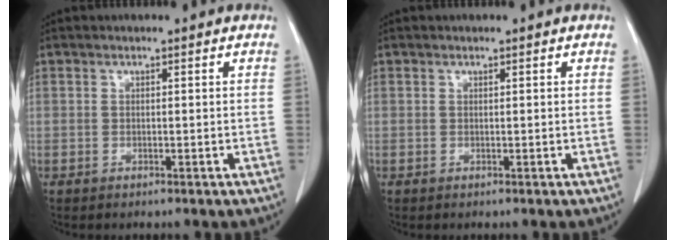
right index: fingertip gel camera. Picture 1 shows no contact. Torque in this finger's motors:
{"motor_torque": [-0.14, 0.14, -0.01, -0.01]}